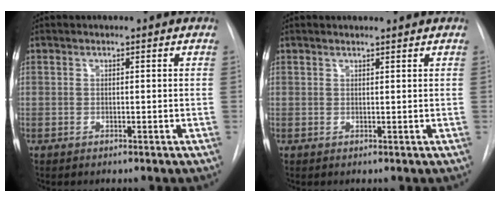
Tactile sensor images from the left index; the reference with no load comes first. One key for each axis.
{"total": 1.9, "fx": 1.9, "fy": -0.1, "fz": 0.4, "tx": -0.009, "ty": 0.011, "tz": 0.028}